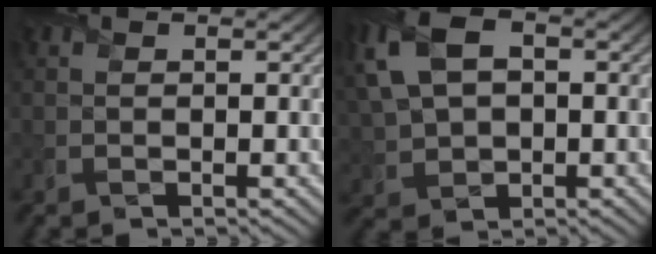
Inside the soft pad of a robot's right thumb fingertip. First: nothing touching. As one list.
[{"total": 11.1, "force": [2.7, 7.2, 8.0], "torque": [-0.214, 0.014, 0.050]}]